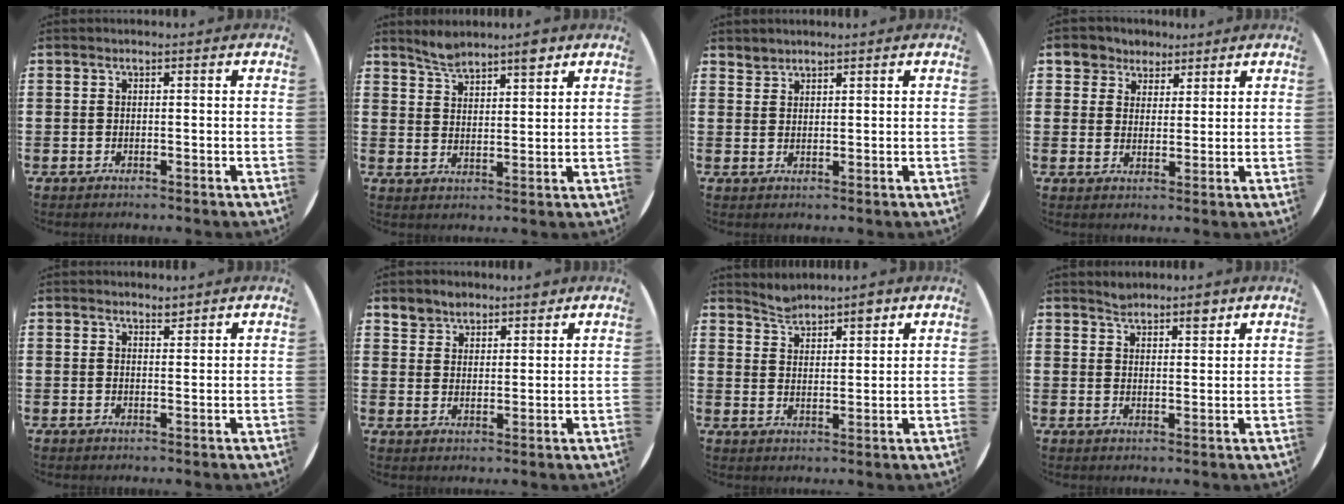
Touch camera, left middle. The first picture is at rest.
{"total": 5.5, "force": [4.9, 1.7, 2.0], "torque": [-0.039, -0.016, 0.087]}
{"total": 1.7, "force": [1.6, 0.5, -0.3], "torque": [0.003, 0.001, 0.032]}
{"total": 4.5, "force": [3.4, 2.9, -0.3], "torque": [-0.015, 0.006, 0.064]}
{"total": 1.5, "force": [1.5, 0.2, 0.1], "torque": [-0.002, 0.000, 0.028]}
{"total": 4.0, "force": [3.6, 1.9, 0.2], "torque": [-0.014, 0.000, 0.068]}
{"total": 4.2, "force": [3.9, 1.3, 0.8], "torque": [-0.023, -0.011, 0.072]}
{"total": 3.3, "force": [3.0, 1.0, 0.8], "torque": [-0.009, -0.007, 0.054]}